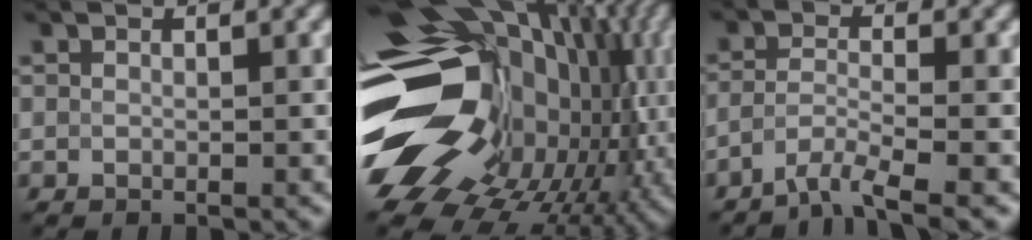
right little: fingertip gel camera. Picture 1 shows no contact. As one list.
[{"total": 21.1, "force": [-1.9, 15.3, 14.4], "torque": [-0.267, -0.002, -0.025]}, {"total": 3.5, "force": [-3.1, 0.2, 1.7], "torque": [-0.030, -0.001, -0.065]}]